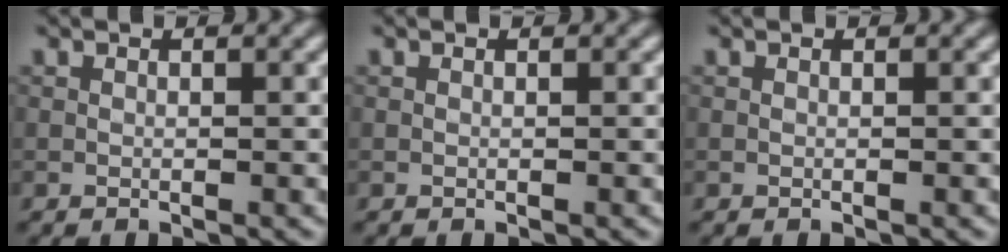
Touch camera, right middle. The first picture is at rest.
{"total": 0.0}
{"total": 0.0}